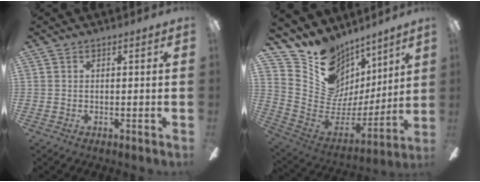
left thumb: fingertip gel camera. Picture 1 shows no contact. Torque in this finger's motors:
{"motor_torque": [1.75, -0.25, -0.70, -0.38, -0.05]}